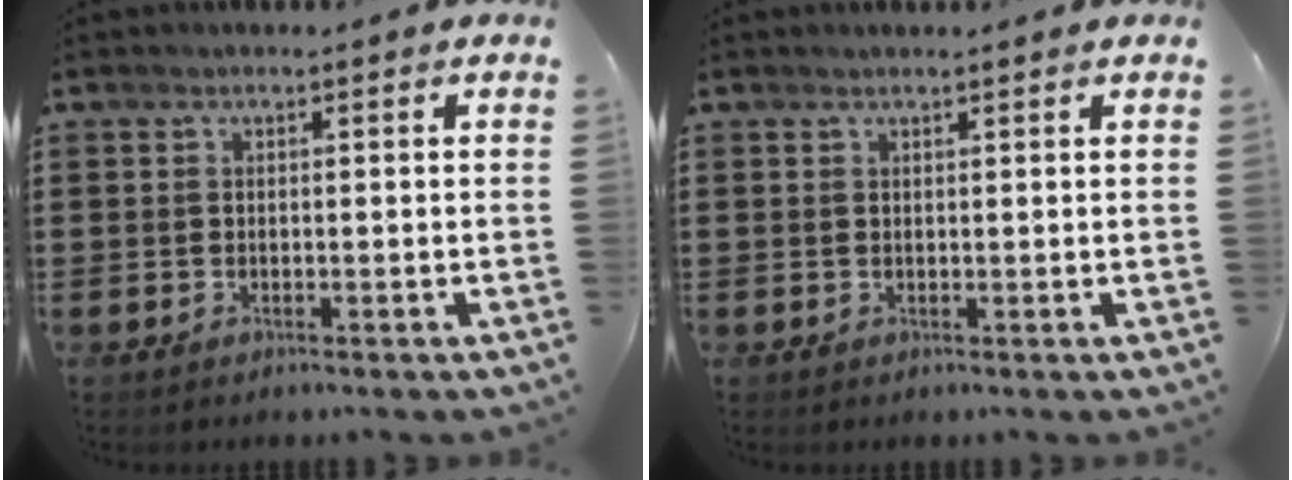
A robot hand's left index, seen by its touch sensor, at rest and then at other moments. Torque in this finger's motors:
{"motor_torque": [-0.10, 0.65, 0.01, 0.00]}